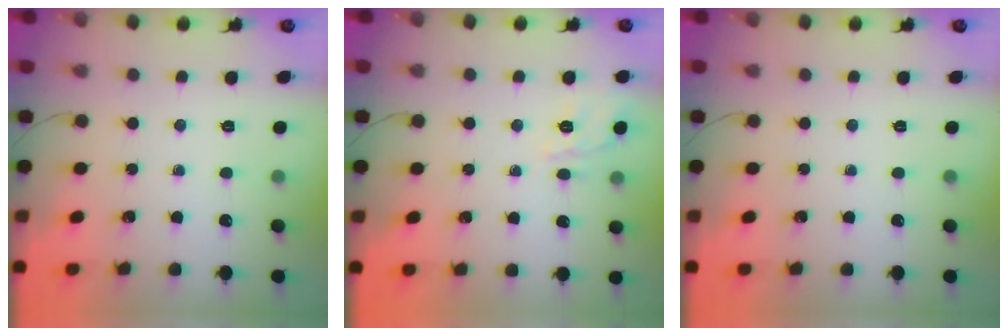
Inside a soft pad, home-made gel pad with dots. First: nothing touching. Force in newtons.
{"total": 3.6, "press": 3.5, "slide": 1.0}
{"total": 0.0}